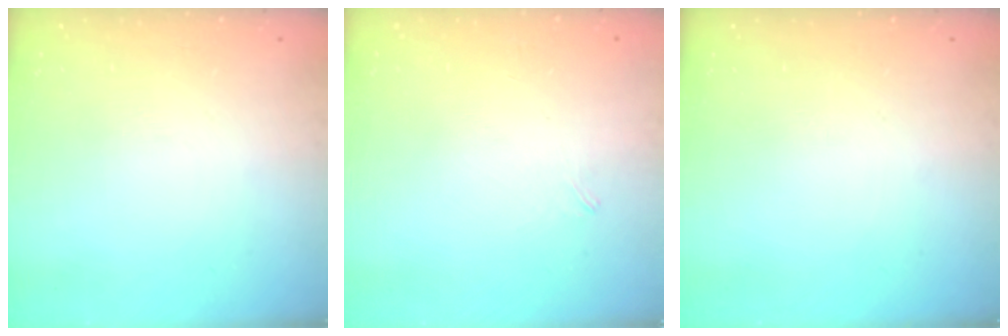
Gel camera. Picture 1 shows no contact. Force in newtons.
{"total": 2.8, "press": 2.7, "slide": 0.6}
{"total": 0.0}